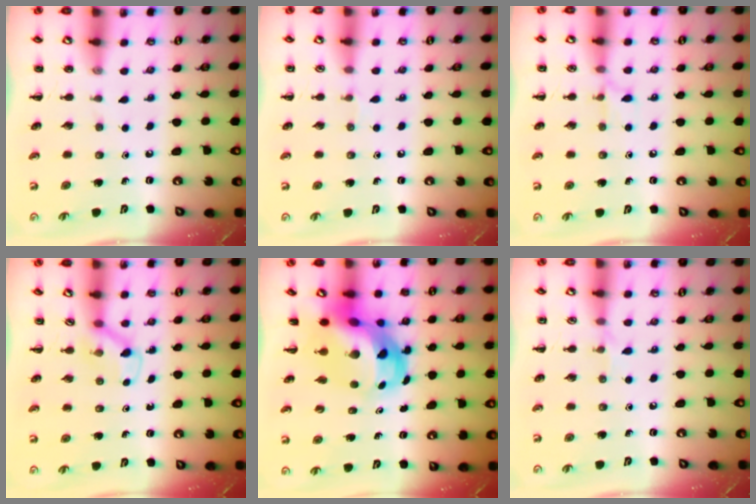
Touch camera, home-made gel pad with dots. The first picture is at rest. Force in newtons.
{"total": 2.9, "press": 2.8, "slide": 1.0}
{"total": 4.5, "press": 4.3, "slide": 1.6}
{"total": 2.6, "press": 2.4, "slide": 0.9}
{"total": 7.8, "press": 7.5, "slide": 2.1}
{"total": 4.1, "press": 3.9, "slide": 1.5}